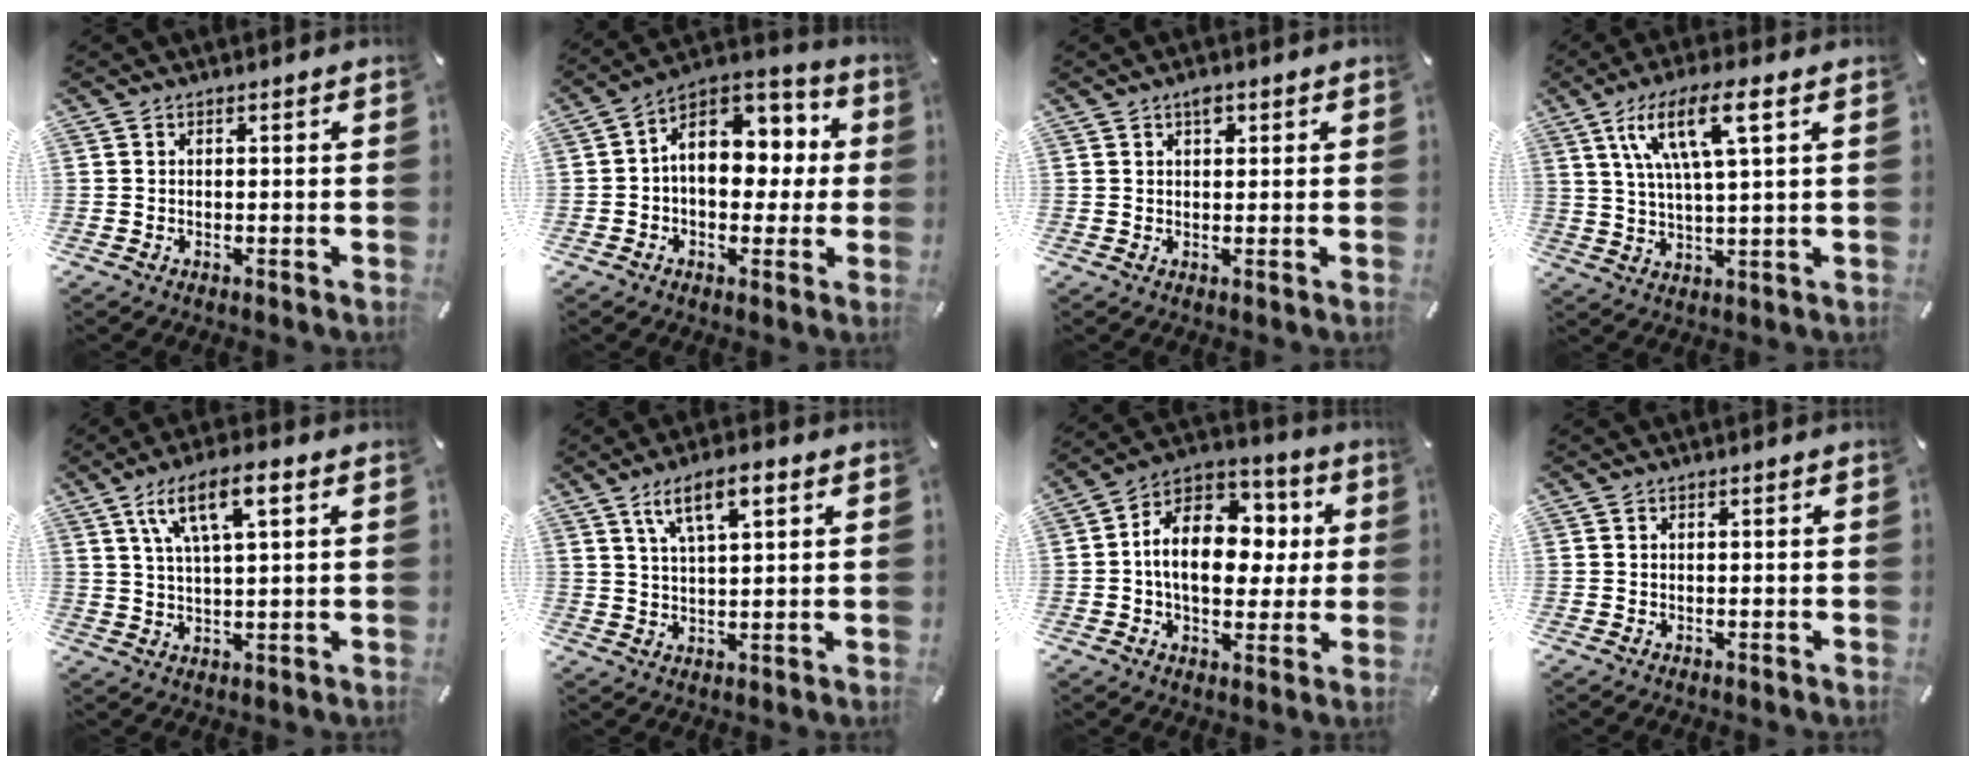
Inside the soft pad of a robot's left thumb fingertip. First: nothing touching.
{"total": 12.6, "force": [1.5, 9.6, 8.0], "torque": [-0.111, -0.007, 0.027]}
{"total": 2.1, "force": [1.0, 1.2, 1.3], "torque": [-0.013, -0.003, 0.014]}
{"total": 12.4, "force": [5.4, 2.9, 10.8], "torque": [-0.214, 0.005, 0.090]}
{"total": 9.7, "force": [4.5, 2.8, 8.1], "torque": [-0.156, 0.005, 0.078]}
{"total": 8.3, "force": [4.3, 2.9, 6.5], "torque": [-0.118, 0.000, 0.074]}
{"total": 15.0, "force": [0.7, 11.3, 9.9], "torque": [-0.169, -0.002, 0.014]}
{"total": 0.0}